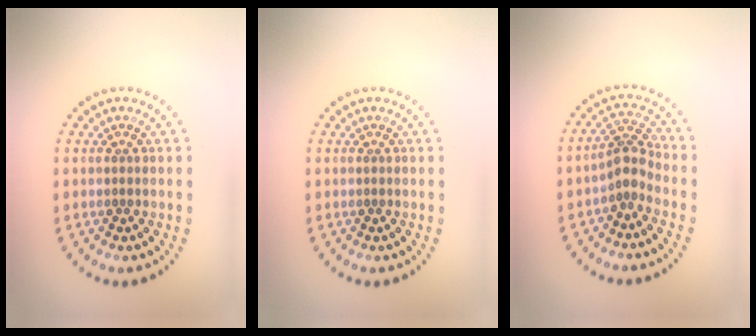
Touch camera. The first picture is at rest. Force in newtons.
{"total": 0.0}
{"total": 2.5, "press": 1.9, "slide": 1.7}